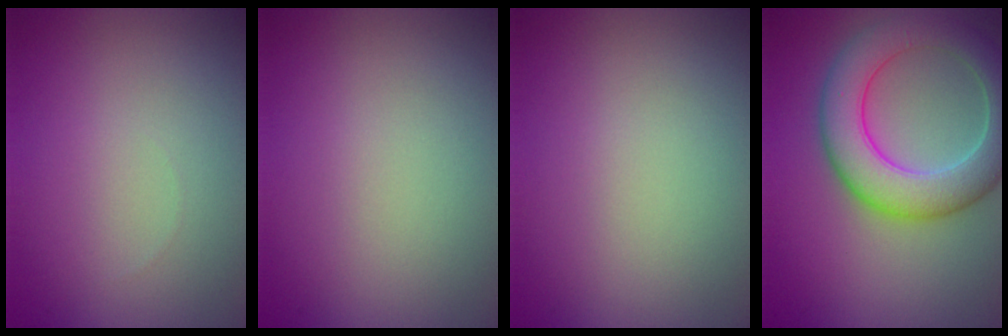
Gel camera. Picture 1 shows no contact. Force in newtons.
{"total": 0.0}
{"total": 0.0}
{"total": 7.3, "press": 7.3, "slide": 0.4}